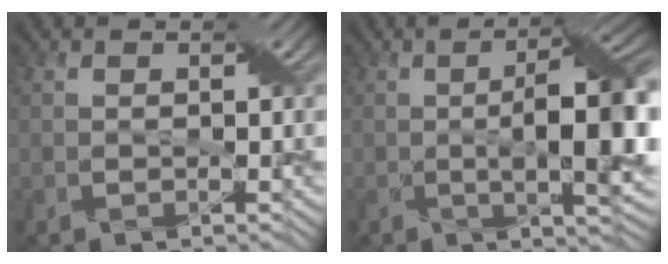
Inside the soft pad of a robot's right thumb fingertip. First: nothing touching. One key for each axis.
{"total": 11.0, "fx": -0.9, "fy": 3.1, "fz": 10.5, "tx": -0.166, "ty": -0.001, "tz": -0.007}